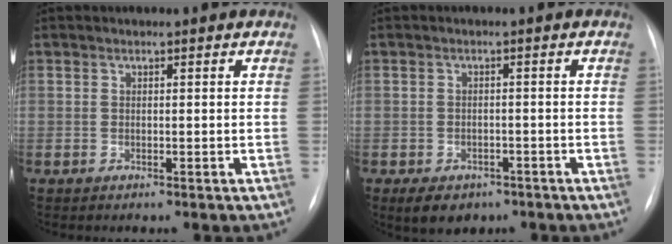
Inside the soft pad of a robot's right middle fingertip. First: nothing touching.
{"total": 5.9, "force": [-4.0, 3.8, 2.3], "torque": [-0.031, 0.003, -0.050]}